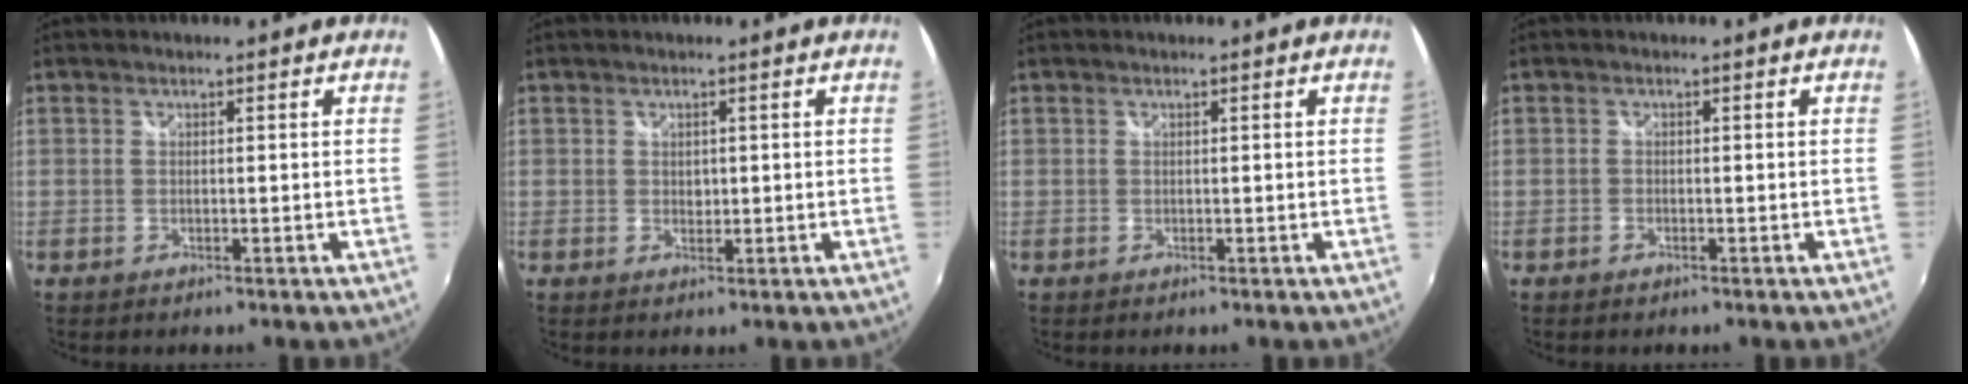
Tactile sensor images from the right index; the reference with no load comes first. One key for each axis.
{"total": 0.9, "fx": 0.1, "fy": 0.8, "fz": 0.4, "tx": -0.004, "ty": 0.000, "tz": 0.001}
{"total": 0.0}
{"total": 0.8, "fx": -0.6, "fy": 0.4, "fz": 0.1, "tx": -0.005, "ty": -0.002, "tz": -0.014}